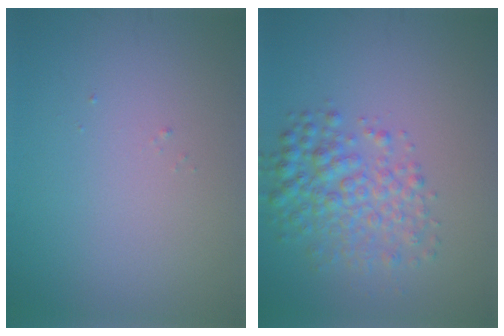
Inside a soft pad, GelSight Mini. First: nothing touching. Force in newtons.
{"total": 4.2, "press": 4.2, "slide": 0.1}